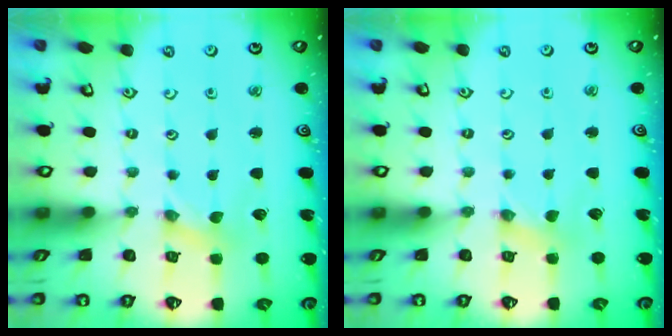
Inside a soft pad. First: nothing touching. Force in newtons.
{"total": 1.8, "press": 1.8, "slide": 0.3}